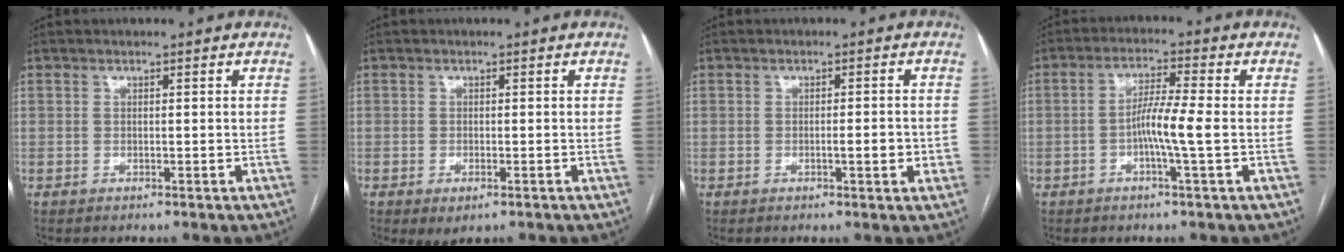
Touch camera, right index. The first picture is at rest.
{"total": 2.5, "force": [-1.3, 1.0, 1.9], "torque": [-0.028, -0.003, -0.011]}
{"total": 3.1, "force": [-0.7, 0.5, 2.9], "torque": [-0.046, 0.000, -0.009]}
{"total": 5.7, "force": [-1.2, -0.5, 5.6], "torque": [-0.105, 0.003, -0.024]}